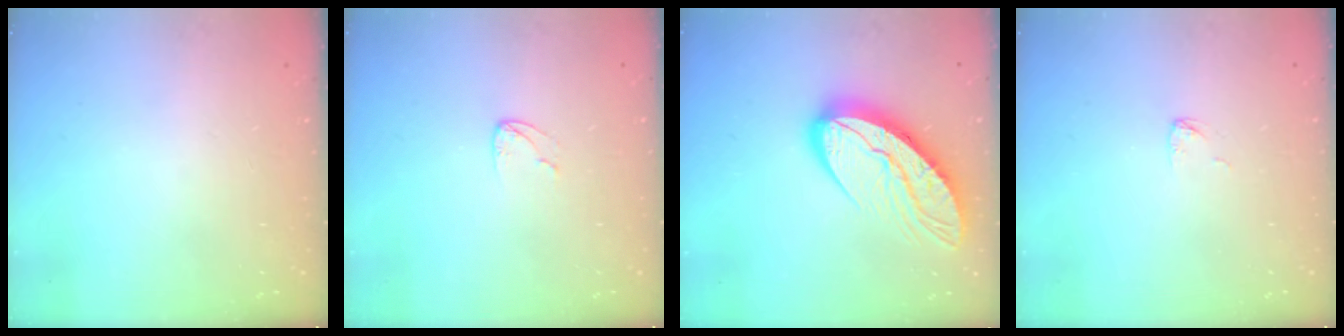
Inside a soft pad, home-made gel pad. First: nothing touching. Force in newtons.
{"total": 3.8, "press": 3.8, "slide": 0.4}
{"total": 15.1, "press": 15.0, "slide": 1.3}
{"total": 2.8, "press": 2.7, "slide": 0.2}